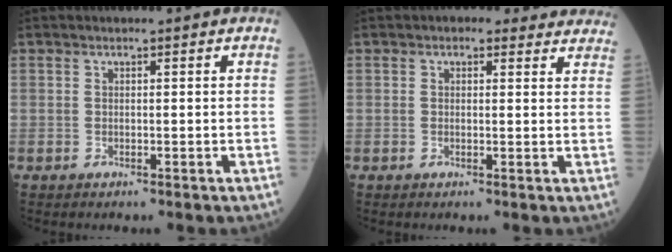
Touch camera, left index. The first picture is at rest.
{"total": 7.2, "force": [6.4, 2.9, 1.9], "torque": [0.000, 0.015, 0.053]}